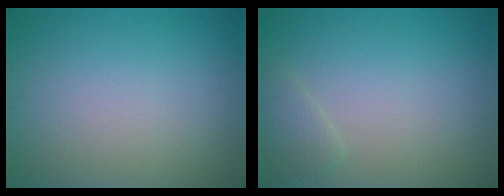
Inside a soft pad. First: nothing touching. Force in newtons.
{"total": 1.3, "press": 1.3, "slide": 0.2}